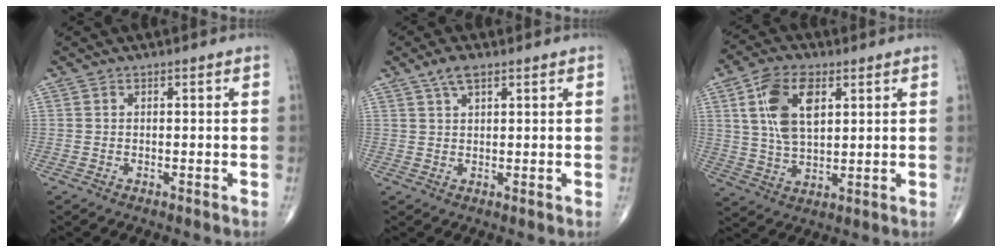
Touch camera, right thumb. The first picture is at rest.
{"total": 3.6, "force": [2.3, 1.3, 2.5], "torque": [-0.048, 0.000, 0.045]}
{"total": 12.0, "force": [3.9, 6.3, 9.4], "torque": [-0.171, -0.006, 0.076]}